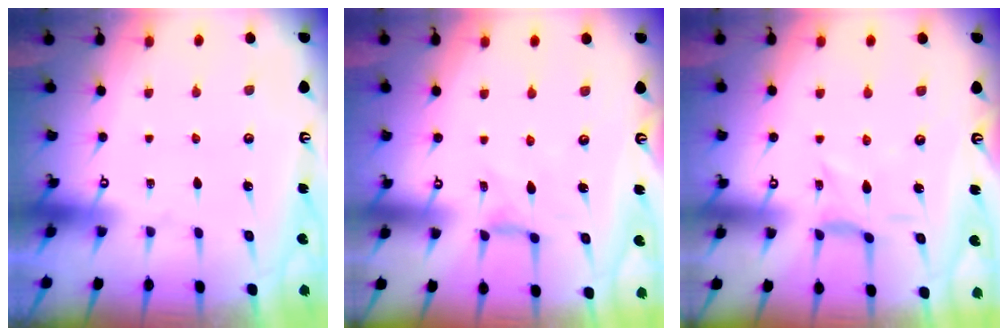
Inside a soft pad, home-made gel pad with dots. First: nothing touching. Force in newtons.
{"total": 0.7, "press": 0.6, "slide": 0.4}
{"total": 2.1, "press": 2.1, "slide": 0.6}